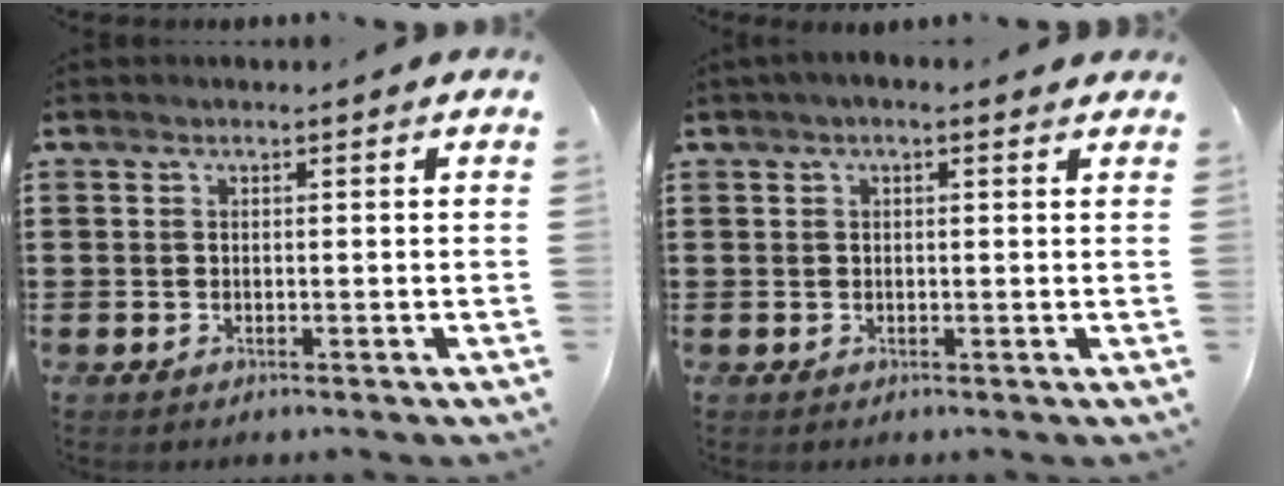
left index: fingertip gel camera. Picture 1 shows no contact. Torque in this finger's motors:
{"motor_torque": [2.14, 0.00, 0.19, 0.09]}